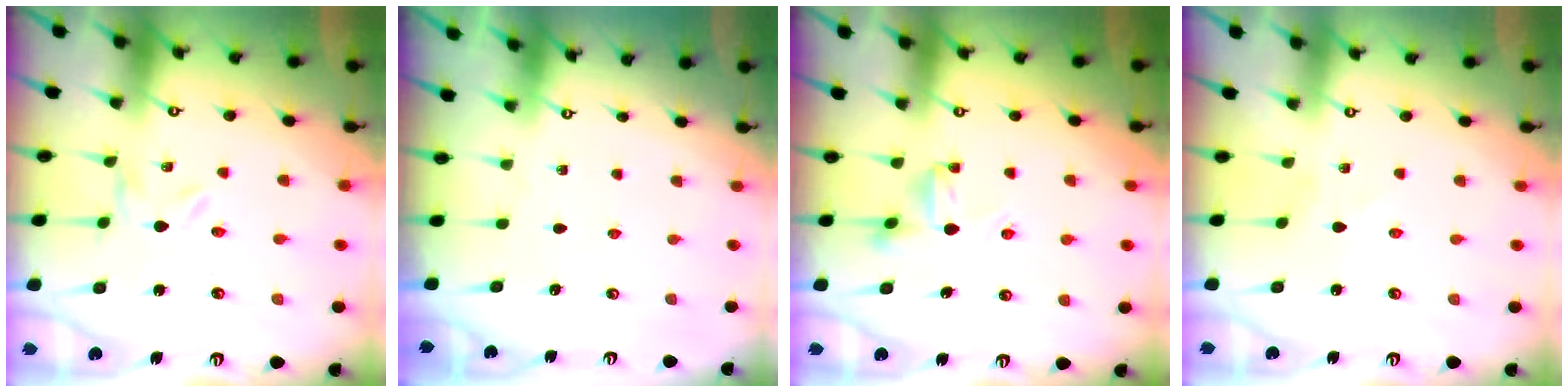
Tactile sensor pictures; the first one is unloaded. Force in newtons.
{"total": 0.0}
{"total": 5.5, "press": 5.5, "slide": 0.5}
{"total": 1.2, "press": 1.2, "slide": 0.1}